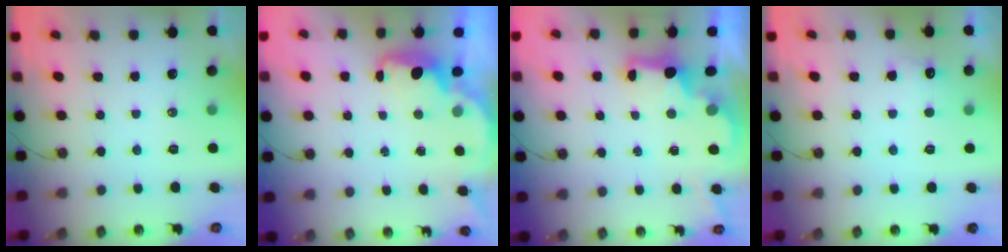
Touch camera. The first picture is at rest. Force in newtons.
{"total": 1.6, "press": 1.5, "slide": 0.6}
{"total": 2.5, "press": 2.3, "slide": 0.8}
{"total": 4.5, "press": 4.3, "slide": 1.2}